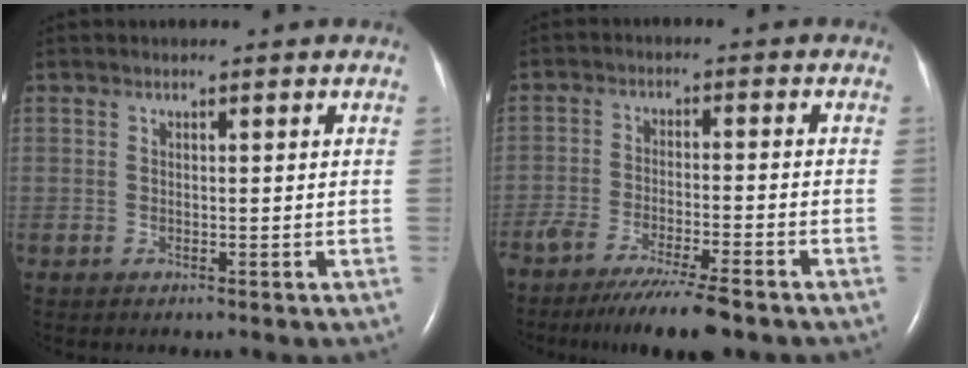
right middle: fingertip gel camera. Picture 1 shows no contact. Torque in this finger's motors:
{"motor_torque": [1.08, -1.06, 0.15, 0.06]}